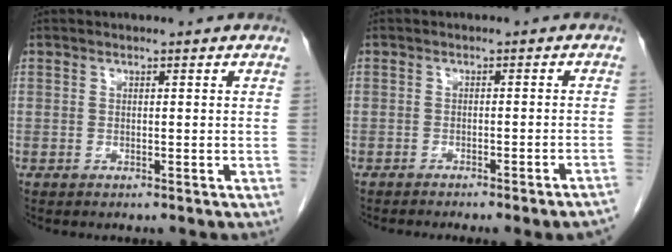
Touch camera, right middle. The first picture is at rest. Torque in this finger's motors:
{"motor_torque": [1.10, -1.04, 0.15, 0.08]}